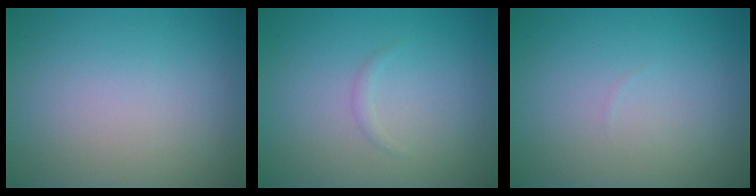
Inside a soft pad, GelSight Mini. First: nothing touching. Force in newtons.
{"total": 0.6, "press": 0.6, "slide": 0.1}
{"total": 0.0}